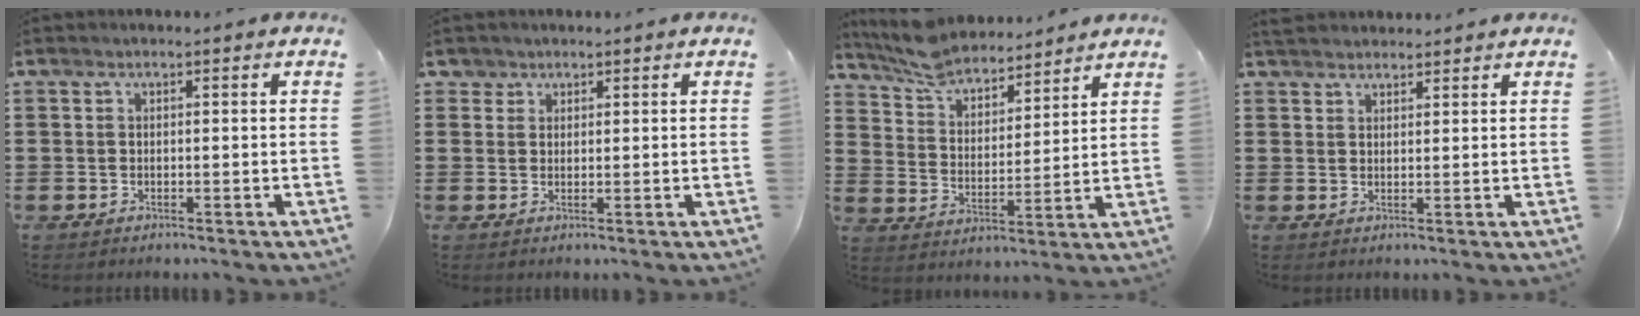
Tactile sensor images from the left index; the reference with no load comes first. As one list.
[{"total": 1.8, "force": [1.3, 1.3, 0.1], "torque": [-0.009, 0.006, 0.025]}, {"total": 7.8, "force": [7.2, 2.0, 2.1], "torque": [-0.070, -0.028, 0.132]}, {"total": 2.3, "force": [2.2, 0.4, 0.2], "torque": [-0.009, 0.002, 0.044]}]